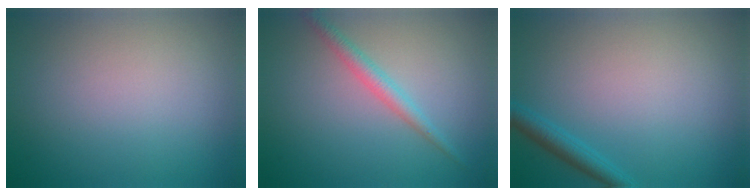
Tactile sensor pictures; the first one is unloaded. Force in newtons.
{"total": 1.9, "press": 1.9, "slide": 0.1}
{"total": 1.9, "press": 1.9, "slide": 0.2}